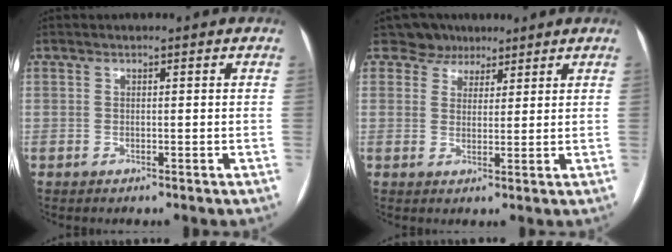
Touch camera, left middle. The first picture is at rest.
{"total": 4.5, "force": [3.4, 3.0, -0.3], "torque": [0.012, 0.007, 0.051]}